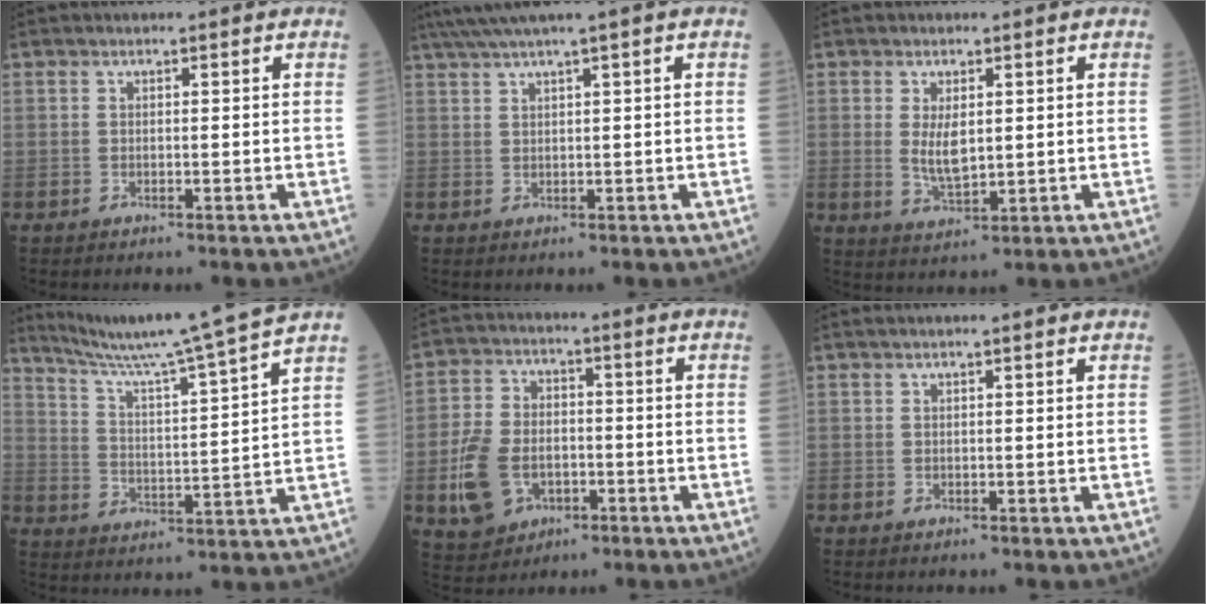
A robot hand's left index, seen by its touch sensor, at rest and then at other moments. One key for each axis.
{"total": 4.7, "fx": 3.3, "fy": -1.3, "fz": 3.0, "tx": -0.060, "ty": 0.016, "tz": 0.066}
{"total": 4.2, "fx": 0.7, "fy": 1.6, "fz": 3.8, "tx": -0.078, "ty": -0.010, "tz": 0.020}
{"total": 17.2, "fx": 14.8, "fy": -3.2, "fz": 8.2, "tx": -0.137, "ty": -0.036, "tz": 0.218}
{"total": 9.8, "fx": -3.0, "fy": 7.2, "fz": 6.1, "tx": -0.146, "ty": 0.009, "tz": -0.047}
{"total": 1.8, "fx": 1.5, "fy": -0.5, "fz": 0.8, "tx": -0.007, "ty": 0.017, "tz": 0.033}